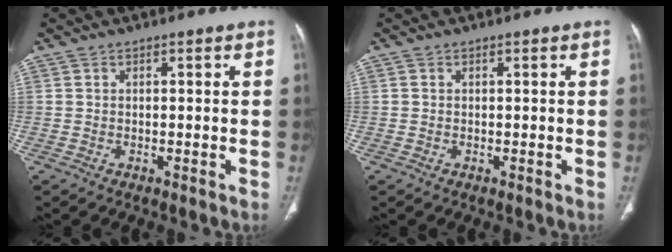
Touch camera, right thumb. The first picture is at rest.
{"total": 0.0}